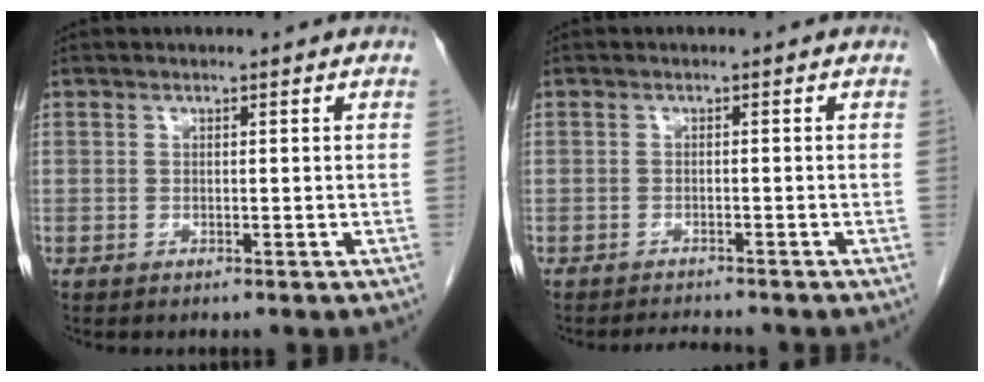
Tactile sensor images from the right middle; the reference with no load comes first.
{"total": 2.3, "force": [-2.2, 0.0, 0.4], "torque": [-0.008, -0.009, -0.033]}